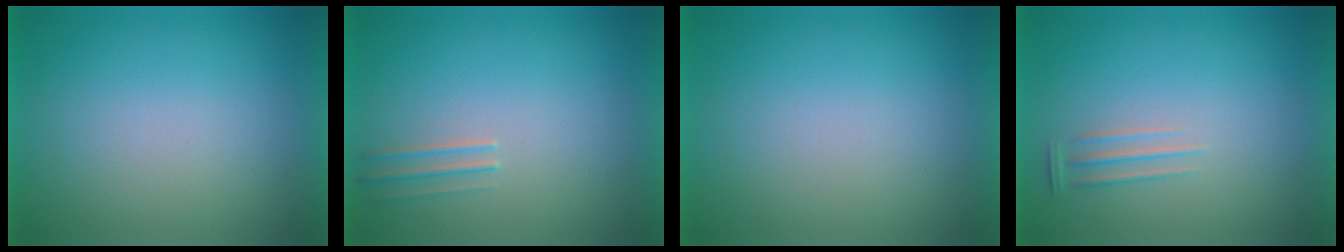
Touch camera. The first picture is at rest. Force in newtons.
{"total": 1.1}
{"total": 1.2}
{"total": 1.2}